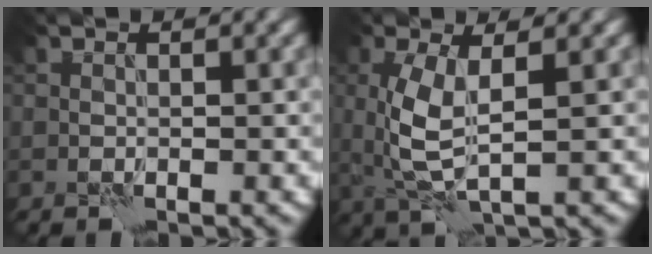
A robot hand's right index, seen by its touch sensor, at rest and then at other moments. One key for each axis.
{"total": 4.7, "fx": 0.4, "fy": 1.7, "fz": 4.3, "tx": -0.108, "ty": -0.004, "tz": 0.010}